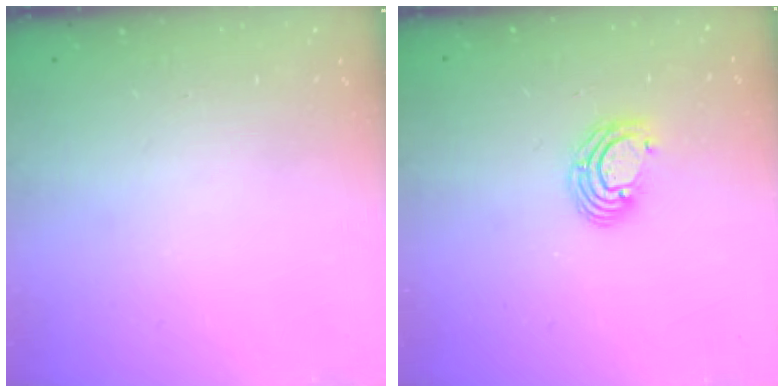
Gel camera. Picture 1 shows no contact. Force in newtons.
{"total": 6.0, "press": 6.0, "slide": 0.4}